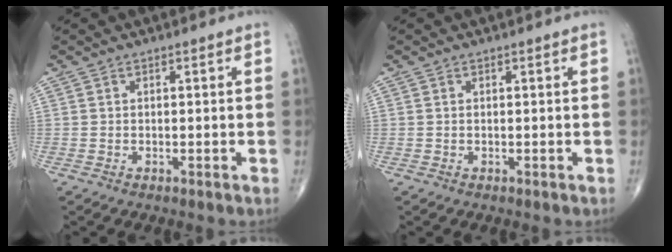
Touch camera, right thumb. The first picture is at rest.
{"total": 0.0}